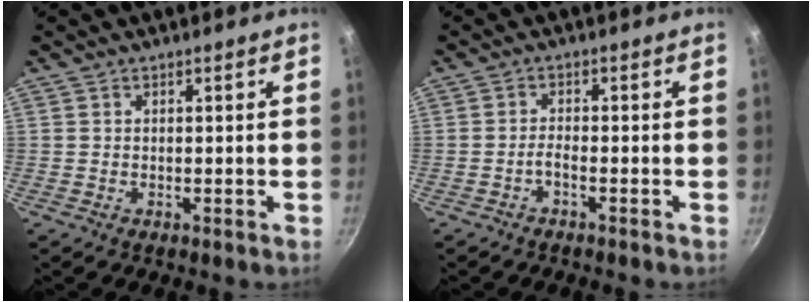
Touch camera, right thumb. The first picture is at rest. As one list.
[{"total": 1.6, "force": [-1.2, 0.2, 1.0], "torque": [-0.025, 0.013, -0.026]}]